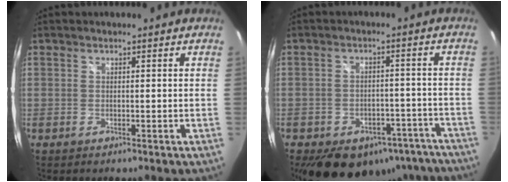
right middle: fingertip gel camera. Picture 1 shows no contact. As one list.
[{"total": 20.2, "force": [-14.4, 11.5, 8.3], "torque": [-0.167, 0.019, -0.159]}]